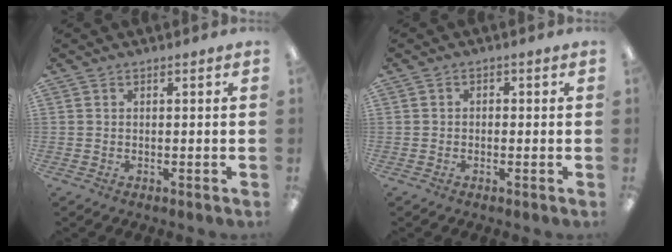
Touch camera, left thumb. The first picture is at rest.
{"total": 1.0, "force": [-0.7, 0.6, 0.3], "torque": [-0.004, 0.003, -0.014]}